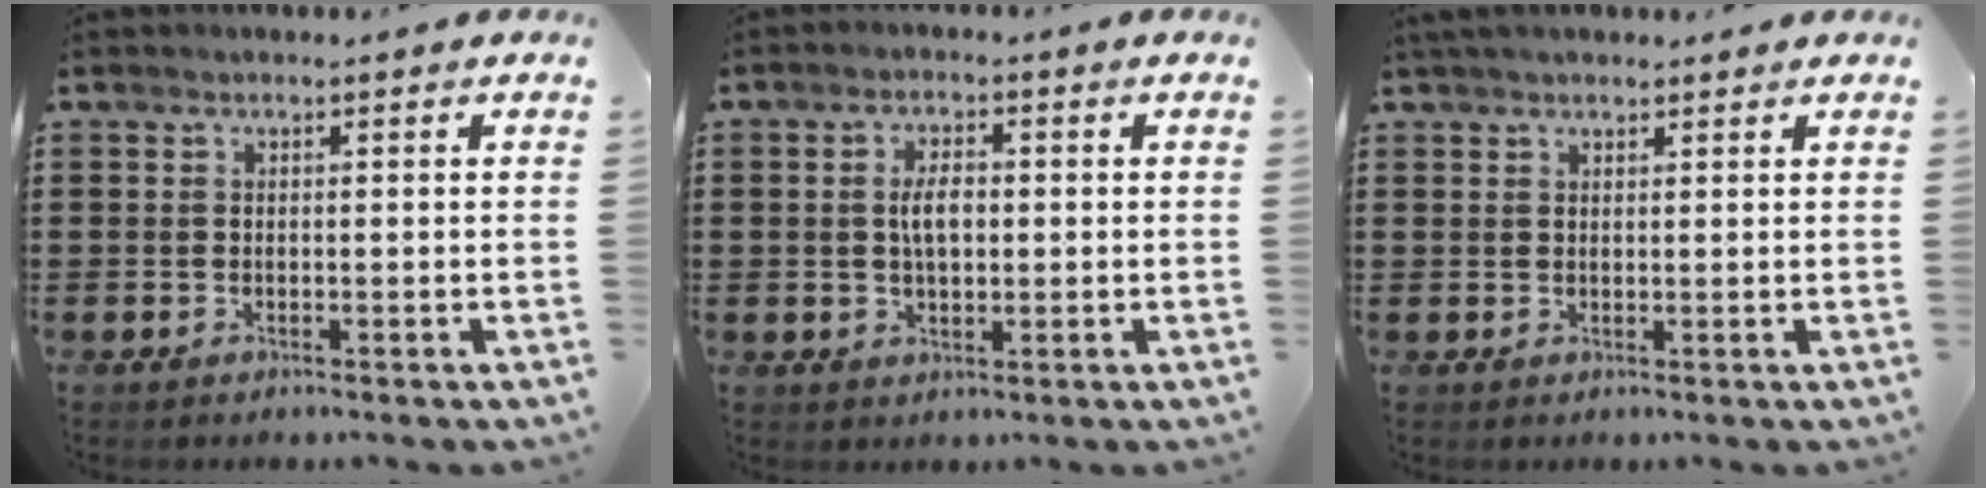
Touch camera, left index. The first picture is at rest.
{"total": 3.8, "force": [0.4, 1.7, 3.4], "torque": [-0.070, 0.007, 0.004]}
{"total": 1.8, "force": [1.6, 0.4, 0.7], "torque": [-0.016, 0.004, 0.031]}